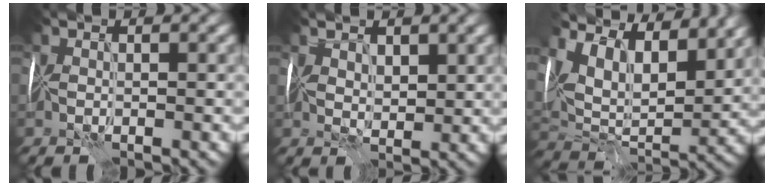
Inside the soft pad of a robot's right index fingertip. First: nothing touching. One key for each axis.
{"total": 2.3, "fx": 1.5, "fy": 1.1, "fz": 1.3, "tx": -0.030, "ty": 0.000, "tz": 0.028}
{"total": 10.4, "fx": 6.9, "fy": 5.4, "fz": 5.6, "tx": -0.118, "ty": 0.012, "tz": 0.120}